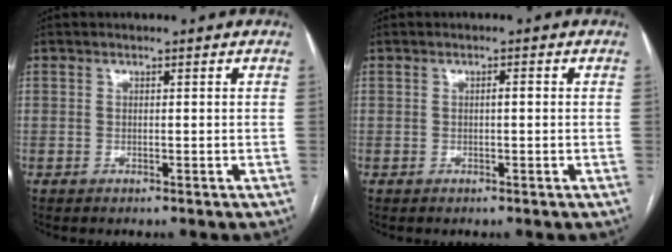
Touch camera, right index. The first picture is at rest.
{"total": 0.7, "force": [-0.1, 0.0, 0.7], "torque": [-0.010, 0.003, -0.002]}